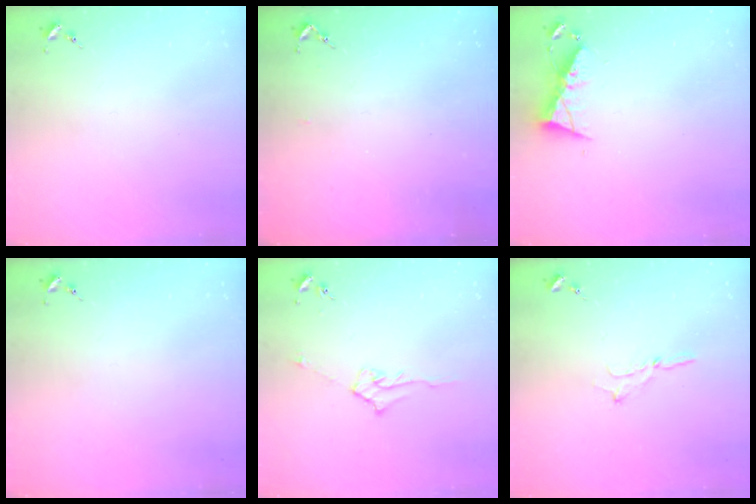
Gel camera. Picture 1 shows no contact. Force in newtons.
{"total": 2.6, "press": 2.5, "slide": 0.3}
{"total": 7.4, "press": 7.4, "slide": 0.4}
{"total": 0.0}
{"total": 5.1, "press": 5.0, "slide": 0.6}
{"total": 2.5, "press": 2.5, "slide": 0.2}